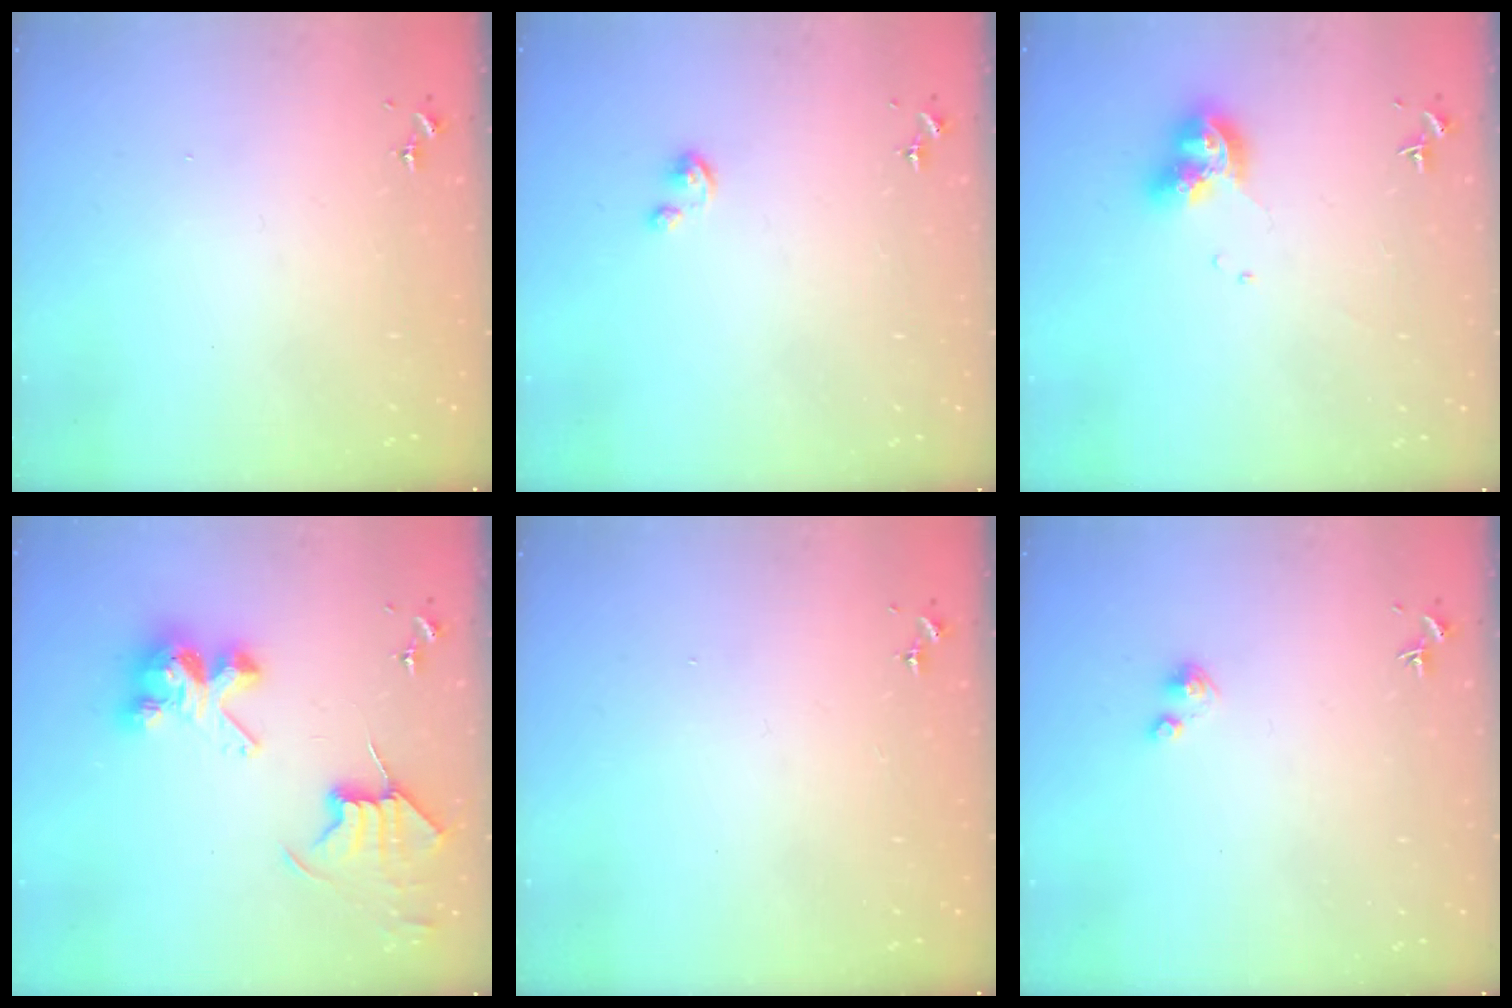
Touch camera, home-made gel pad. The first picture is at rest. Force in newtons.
{"total": 2.2, "press": 2.2, "slide": 0.2}
{"total": 10.2, "press": 10.2, "slide": 1.1}
{"total": 9.4, "press": 9.4, "slide": 0.8}
{"total": 0.0}
{"total": 2.8, "press": 2.8, "slide": 0.3}